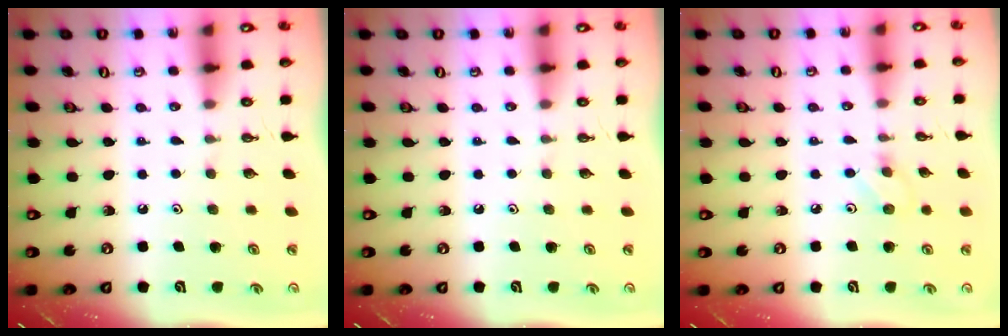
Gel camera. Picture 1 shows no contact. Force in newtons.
{"total": 0.0}
{"total": 5.0, "press": 4.9, "slide": 0.6}